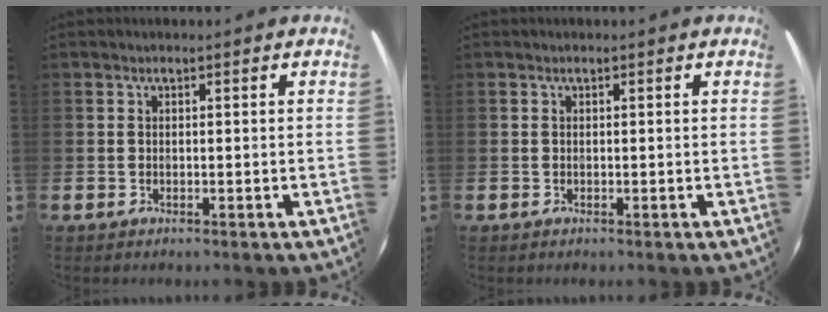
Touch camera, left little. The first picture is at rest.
{"total": 0.0}